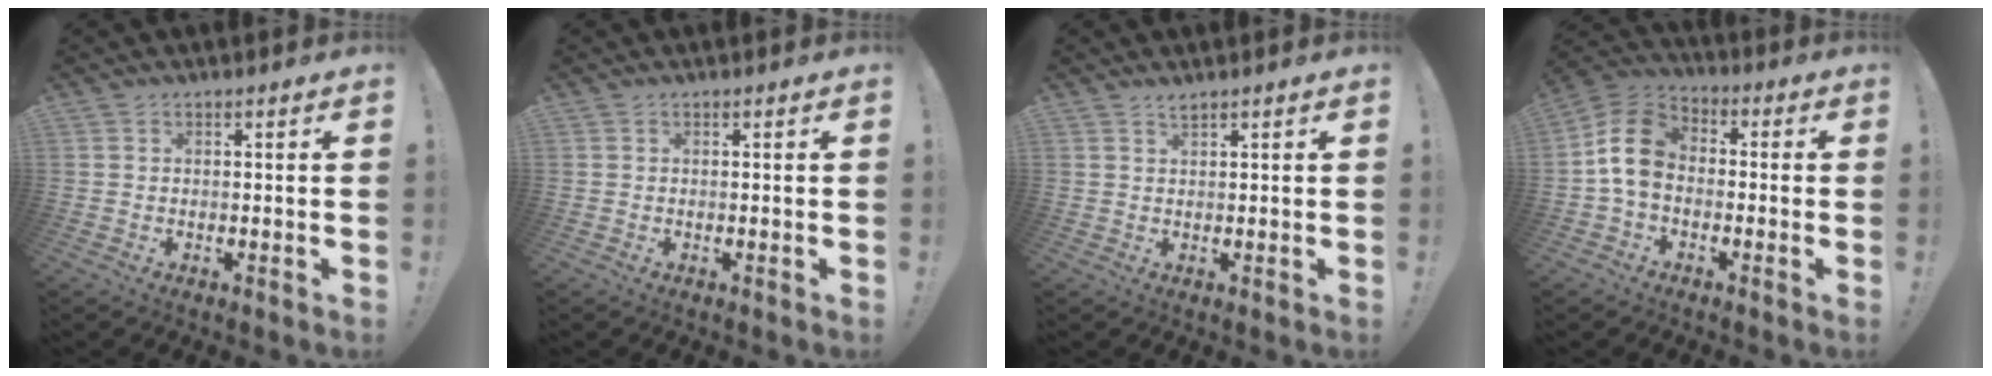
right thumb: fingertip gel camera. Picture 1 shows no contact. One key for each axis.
{"total": 0.0}
{"total": 1.5, "fx": 1.4, "fy": 0.0, "fz": 0.6, "tx": -0.004, "ty": -0.006, "tz": 0.024}
{"total": 12.5, "fx": -0.2, "fy": 9.2, "fz": 8.5, "tx": -0.142, "ty": 0.024, "tz": 0.004}